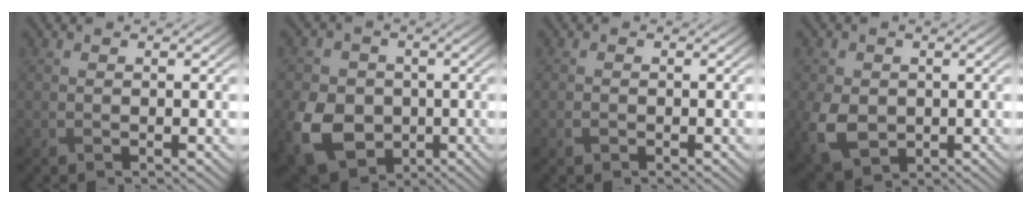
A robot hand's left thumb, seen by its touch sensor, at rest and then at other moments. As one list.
[{"total": 11.2, "force": [-3.2, 8.7, 6.3], "torque": [-0.166, -0.033, -0.065]}, {"total": 0.9, "force": [-0.6, 0.6, 0.4], "torque": [-0.011, -0.003, -0.010]}, {"total": 7.1, "force": [-1.2, 5.5, 4.3], "torque": [-0.124, -0.020, -0.024]}]